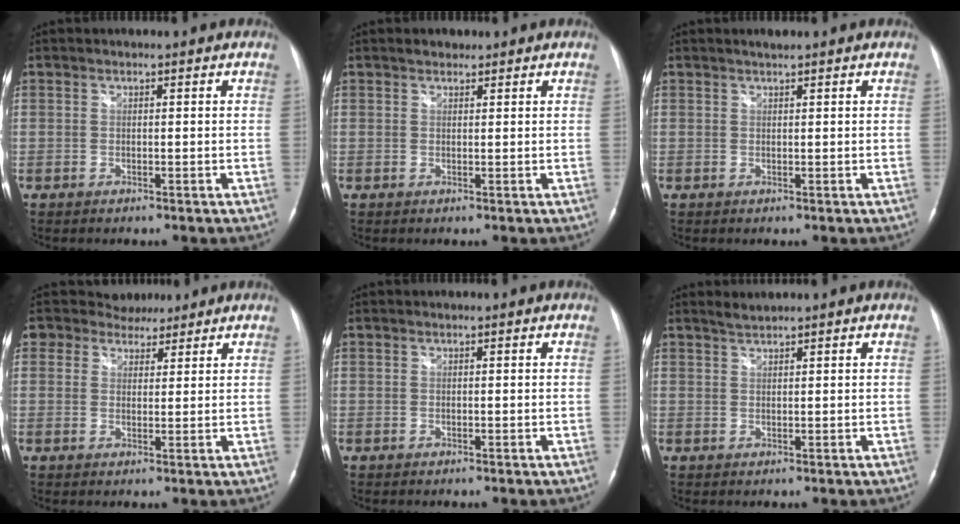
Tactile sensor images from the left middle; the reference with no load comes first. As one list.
[{"total": 1.3, "force": [1.1, 0.7, 0.2], "torque": [-0.007, 0.003, 0.016]}, {"total": 0.8, "force": [0.8, -0.1, 0.3], "torque": [-0.011, 0.000, 0.017]}, {"total": 5.3, "force": [4.4, 2.8, 0.5], "torque": [-0.010, 0.014, 0.067]}, {"total": 0.0}, {"total": 1.3, "force": [1.3, -0.3, 0.1], "torque": [-0.004, 0.002, 0.029]}]